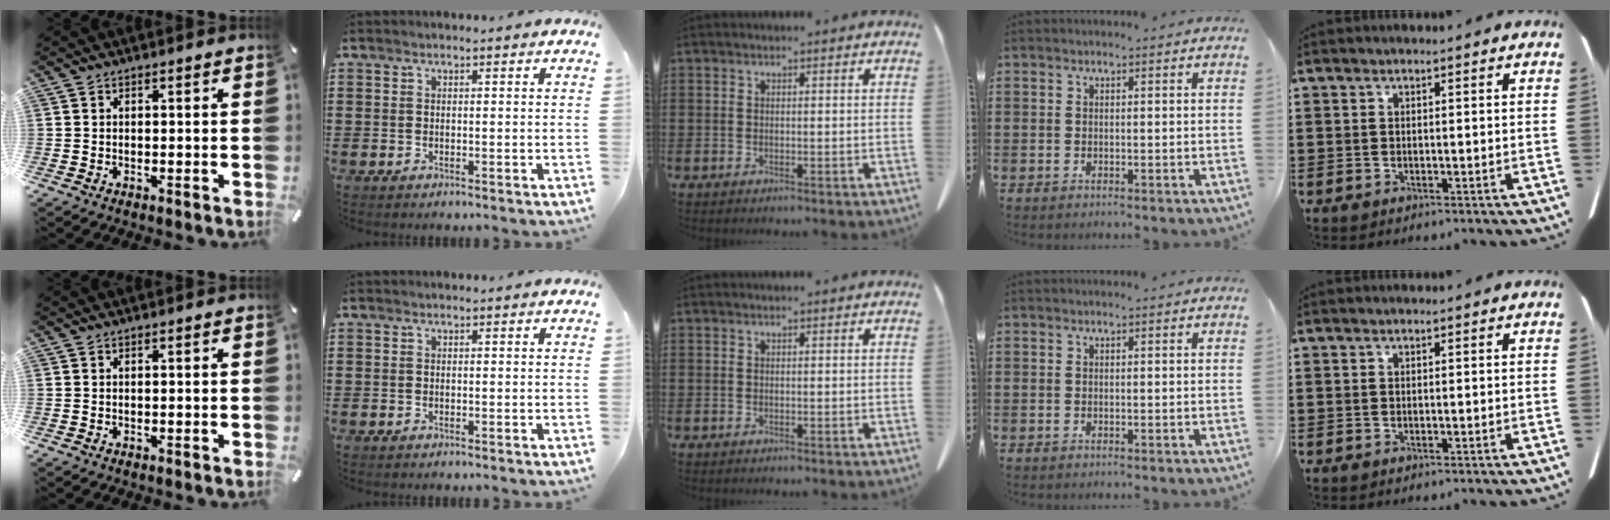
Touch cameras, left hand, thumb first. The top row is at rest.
{}